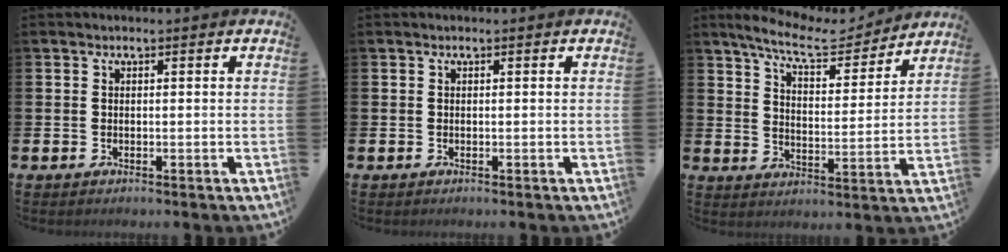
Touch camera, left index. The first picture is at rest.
{"total": 0.0}
{"total": 8.8, "force": [7.9, 2.0, 3.4], "torque": [-0.087, -0.048, 0.135]}